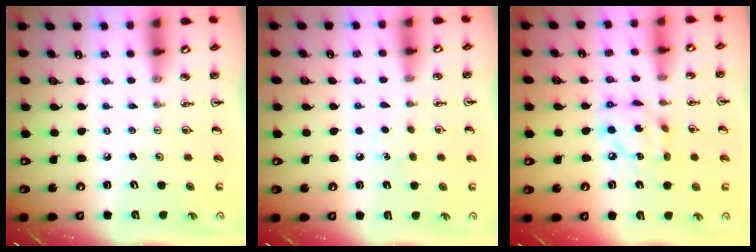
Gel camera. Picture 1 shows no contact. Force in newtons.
{"total": 4.9, "press": 4.9, "slide": 0.5}
{"total": 11.5, "press": 11.4, "slide": 0.7}